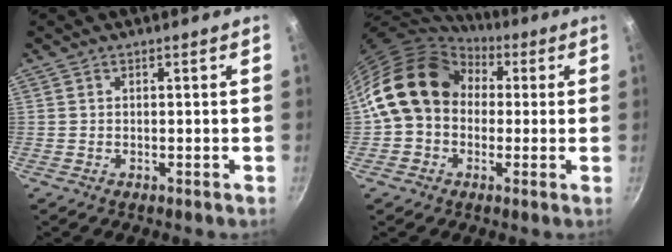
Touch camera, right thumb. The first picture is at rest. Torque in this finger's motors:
{"motor_torque": [1.40, 3.42, 0.95, -0.90, 0.39]}